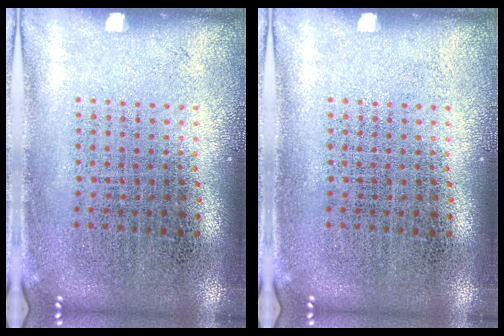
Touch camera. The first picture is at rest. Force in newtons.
{"total": 0.0}